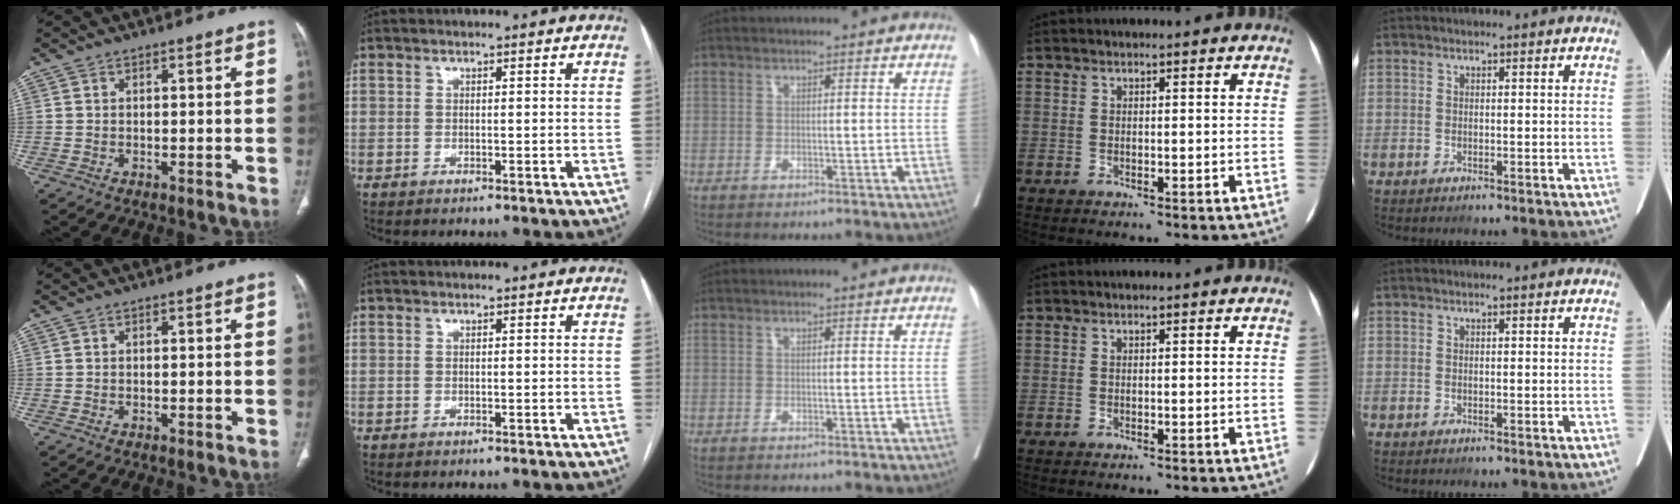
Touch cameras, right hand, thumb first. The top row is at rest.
{}